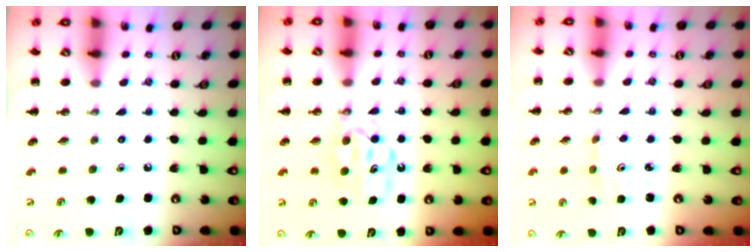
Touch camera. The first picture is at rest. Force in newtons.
{"total": 7.0, "press": 7.0, "slide": 0.6}
{"total": 1.5, "press": 1.4, "slide": 0.5}